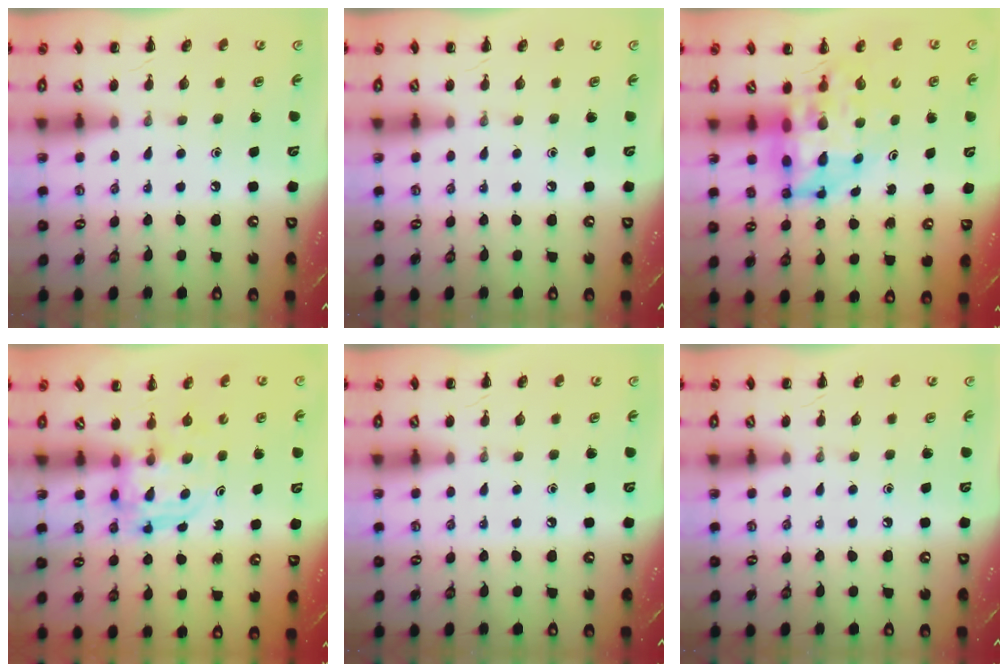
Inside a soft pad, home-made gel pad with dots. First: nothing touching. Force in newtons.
{"total": 0.0}
{"total": 8.0, "press": 7.6, "slide": 2.3}
{"total": 3.8, "press": 3.7, "slide": 0.2}
{"total": 0.0}
{"total": 0.0}